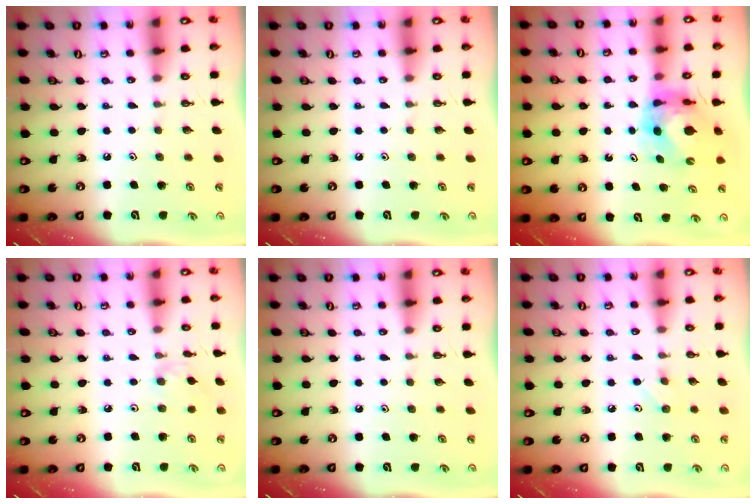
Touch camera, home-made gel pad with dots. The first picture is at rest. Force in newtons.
{"total": 0.0}
{"total": 6.9, "press": 6.8, "slide": 0.8}
{"total": 2.0, "press": 1.9, "slide": 0.5}
{"total": 0.0}
{"total": 4.5, "press": 4.4, "slide": 0.5}